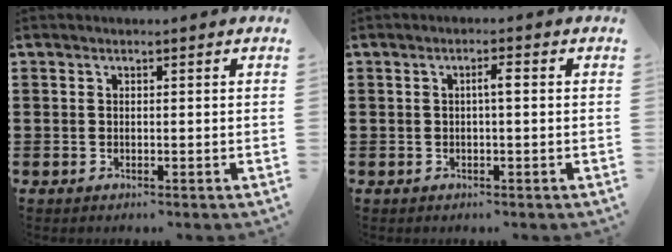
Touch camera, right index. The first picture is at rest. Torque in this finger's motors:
{"motor_torque": [0.37, -0.30, 0.06, 0.05]}